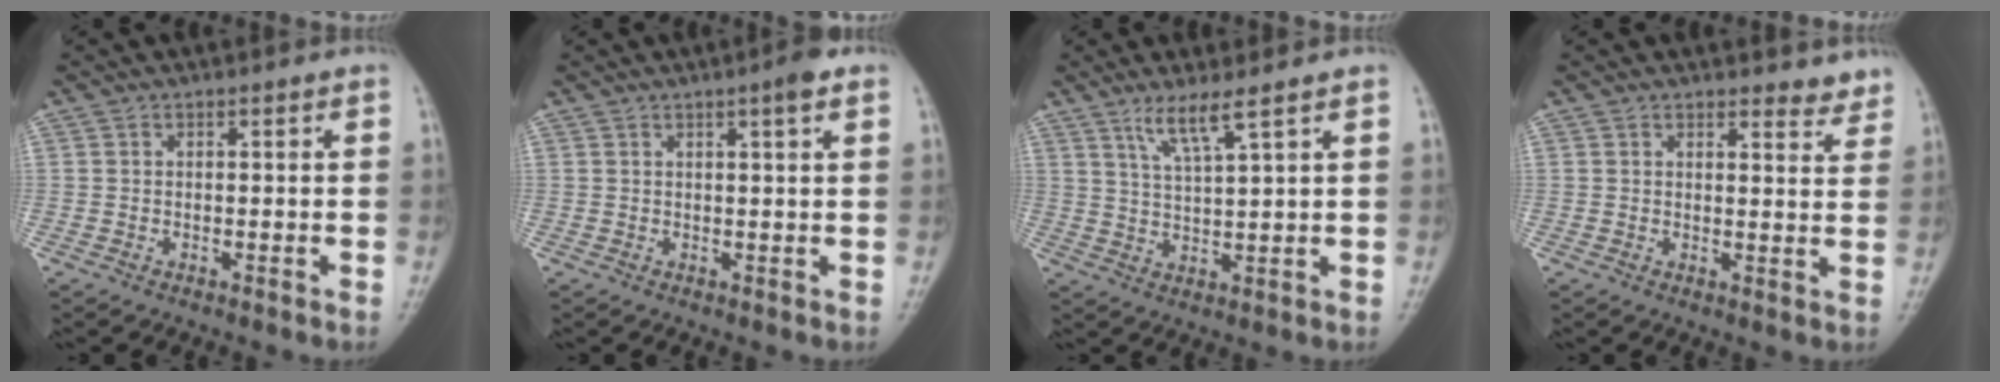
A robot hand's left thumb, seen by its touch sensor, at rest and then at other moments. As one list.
[{"total": 3.1, "force": [1.7, 0.3, 2.6], "torque": [-0.037, -0.005, 0.023]}, {"total": 5.6, "force": [3.8, 0.1, 4.1], "torque": [-0.082, -0.027, 0.078]}, {"total": 3.8, "force": [3.4, 1.2, 1.0], "torque": [0.010, -0.025, 0.032]}]